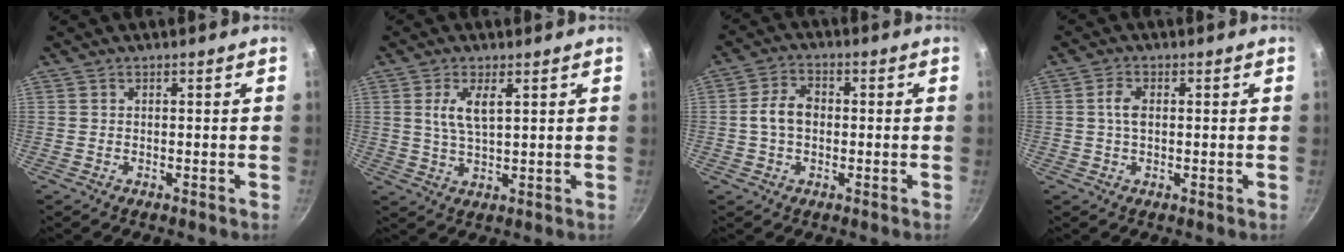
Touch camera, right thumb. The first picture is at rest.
{"total": 5.4, "force": [1.8, 2.0, 4.7], "torque": [-0.093, -0.009, 0.041]}
{"total": 6.1, "force": [-0.2, 4.3, 4.3], "torque": [-0.074, 0.018, -0.009]}
{"total": 3.1, "force": [0.4, 1.6, 2.7], "torque": [-0.056, 0.001, 0.004]}